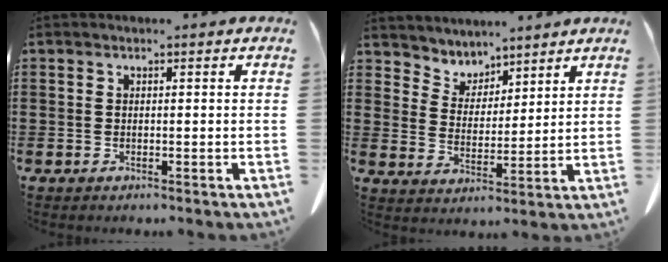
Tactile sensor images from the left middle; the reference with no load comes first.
{"total": 4.7, "force": [4.2, 2.0, -0.7], "torque": [-0.018, -0.030, 0.073]}